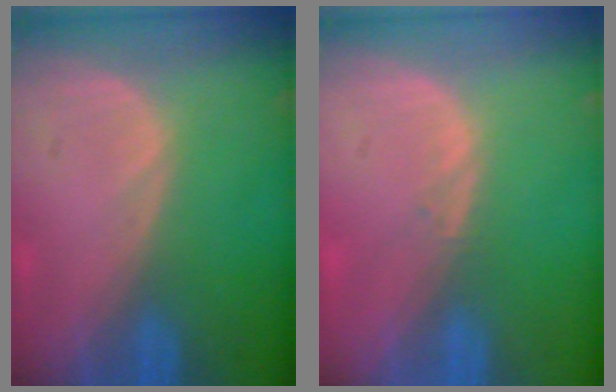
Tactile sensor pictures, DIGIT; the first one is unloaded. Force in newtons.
{"total": 0.6, "press": 0.5, "slide": 0.4}